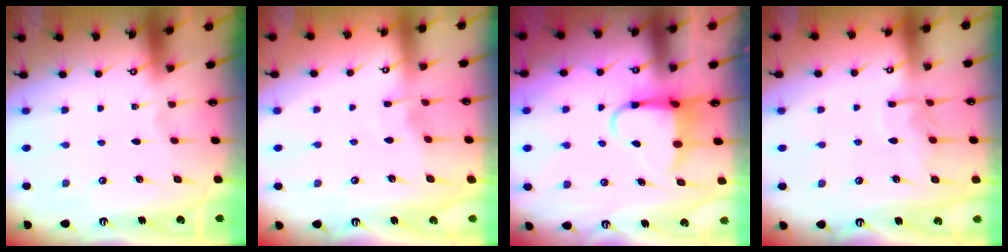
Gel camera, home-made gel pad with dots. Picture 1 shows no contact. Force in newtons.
{"total": 2.9, "press": 2.9, "slide": 0.1}
{"total": 5.3, "press": 5.2, "slide": 0.8}
{"total": 7.1, "press": 7.1, "slide": 0.5}